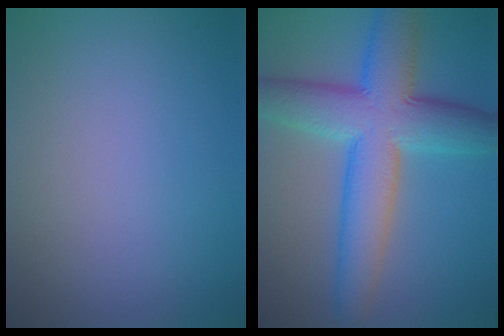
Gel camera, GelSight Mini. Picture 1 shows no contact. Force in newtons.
{"total": 9.6, "press": 9.6, "slide": 0.1}